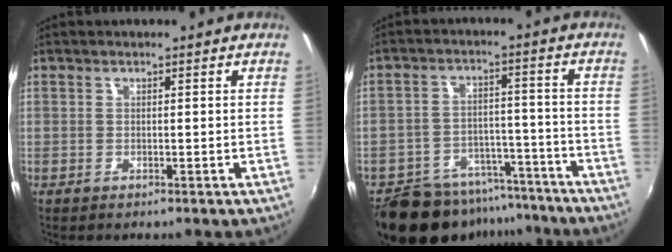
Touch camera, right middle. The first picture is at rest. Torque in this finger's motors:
{"motor_torque": [0.75, -0.93, 0.04, 0.05]}